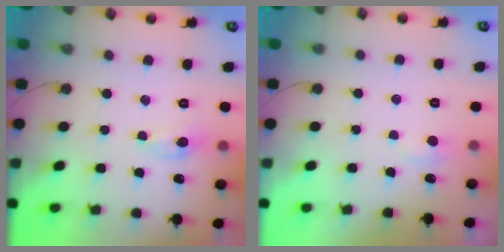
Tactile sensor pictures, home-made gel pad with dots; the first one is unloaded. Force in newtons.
{"total": 2.2, "press": 2.1, "slide": 0.6}